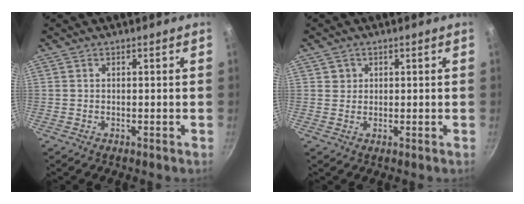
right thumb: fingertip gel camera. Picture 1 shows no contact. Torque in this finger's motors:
{"motor_torque": [0.00, 0.23, 0.28, 0.12, 0.03]}